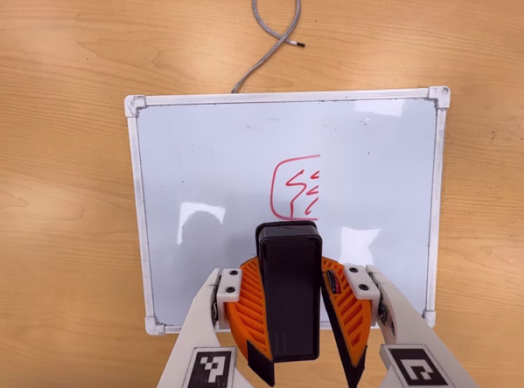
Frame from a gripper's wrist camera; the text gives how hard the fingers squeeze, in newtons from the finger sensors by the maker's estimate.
{"total": 8.6, "left": 8.6, "right": 8.5}